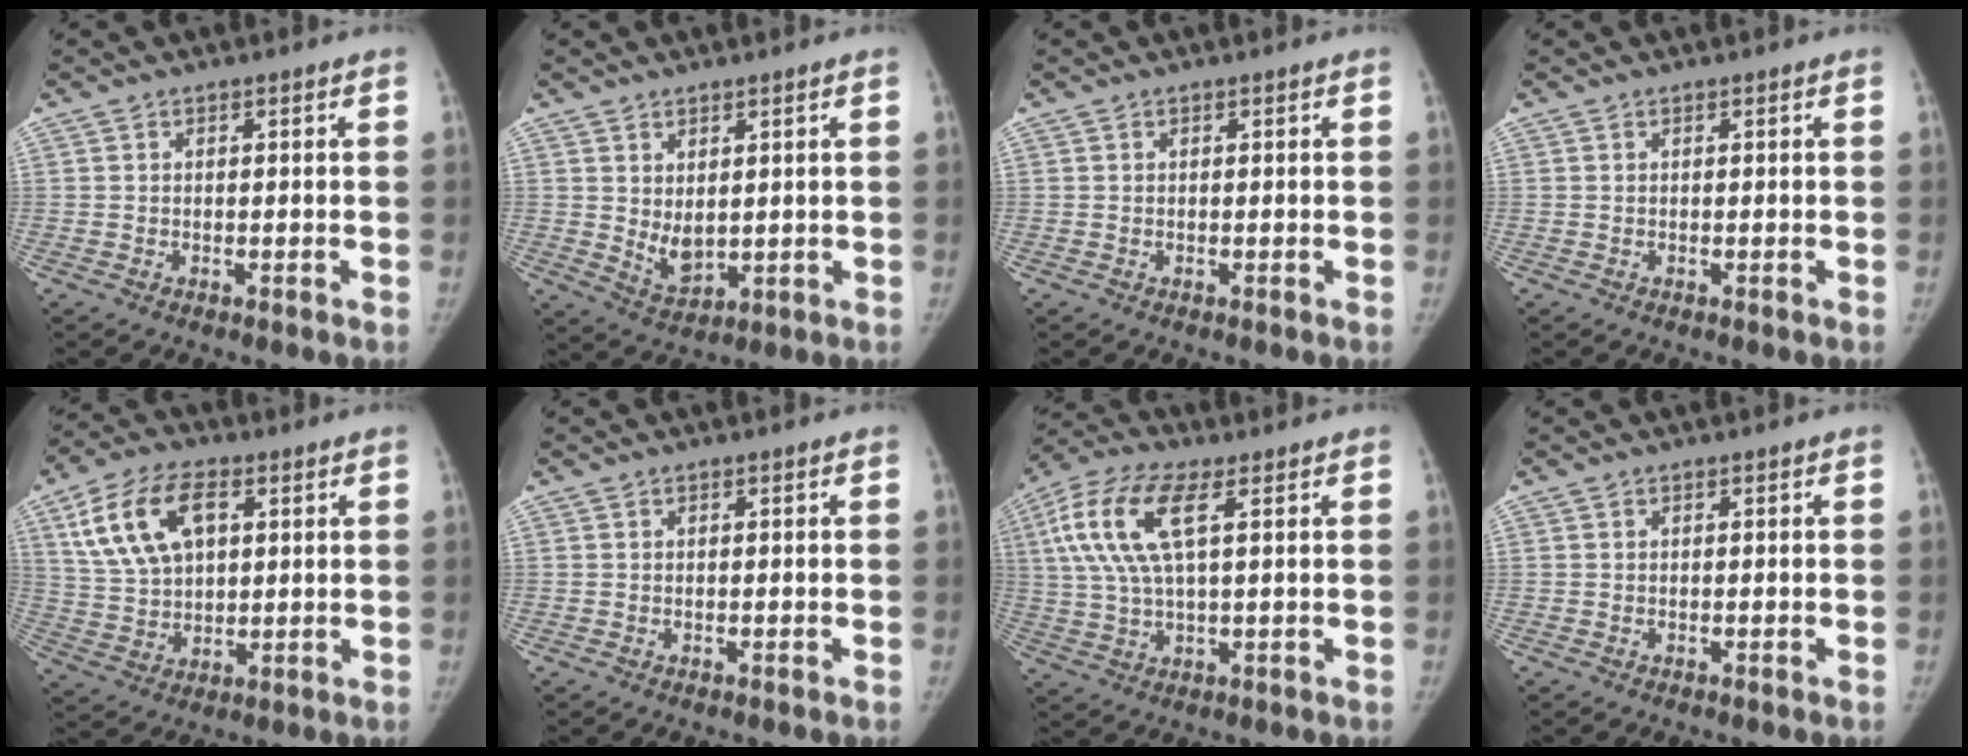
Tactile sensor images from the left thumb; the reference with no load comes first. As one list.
[{"total": 4.9, "force": [1.0, 3.1, 3.7], "torque": [-0.051, -0.019, 0.034]}, {"total": 0.0}, {"total": 0.0}, {"total": 14.4, "force": [5.4, 8.6, 10.2], "torque": [-0.178, -0.003, 0.106]}, {"total": 0.0}, {"total": 13.7, "force": [4.2, 5.5, 11.8], "torque": [-0.265, 0.015, 0.079]}, {"total": 0.0}]